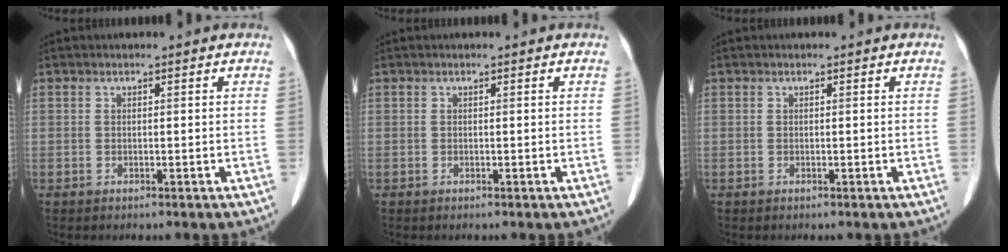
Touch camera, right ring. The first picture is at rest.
{"total": 0.0}
{"total": 0.0}